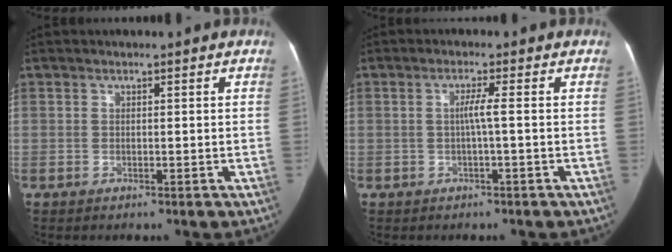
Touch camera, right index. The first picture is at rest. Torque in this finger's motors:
{"motor_torque": [0.45, 0.05, 0.19, 0.03]}